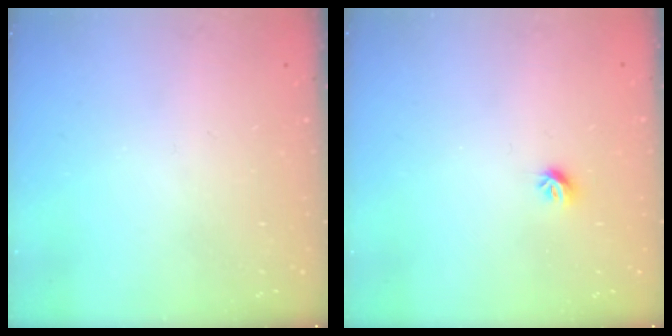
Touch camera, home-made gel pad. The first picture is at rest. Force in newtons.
{"total": 5.7, "press": 5.6, "slide": 0.8}